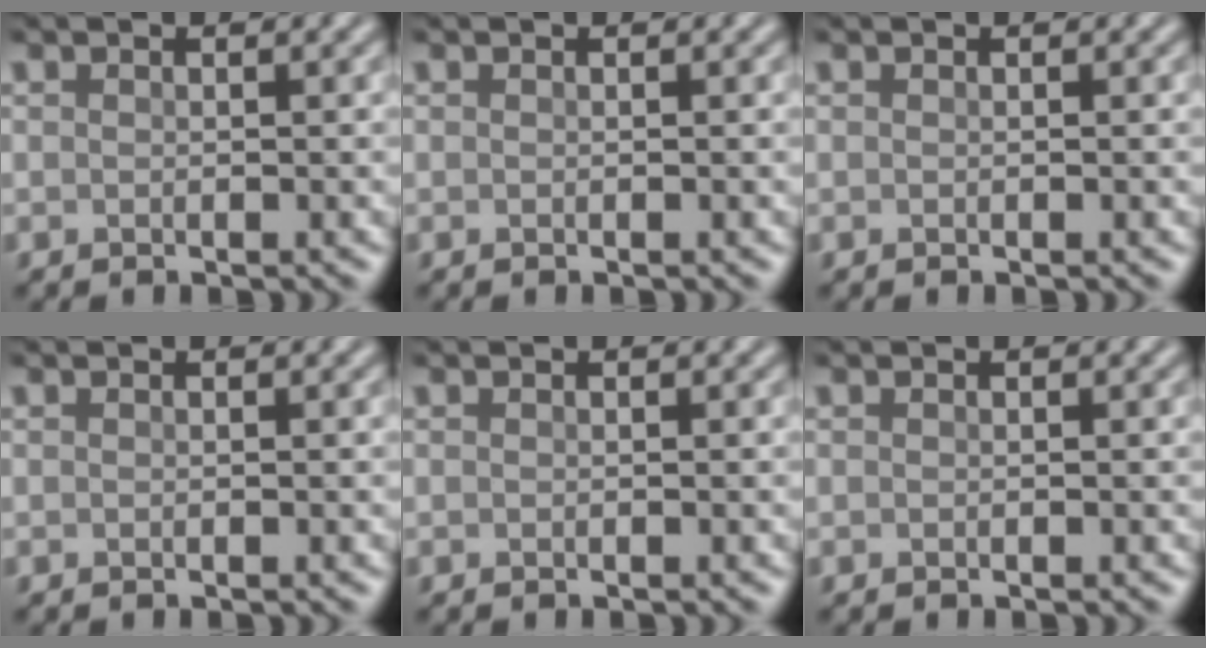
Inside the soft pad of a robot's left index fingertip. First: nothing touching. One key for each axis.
{"total": 0.0}
{"total": 0.0}
{"total": 0.0}
{"total": 0.0}
{"total": 0.0}